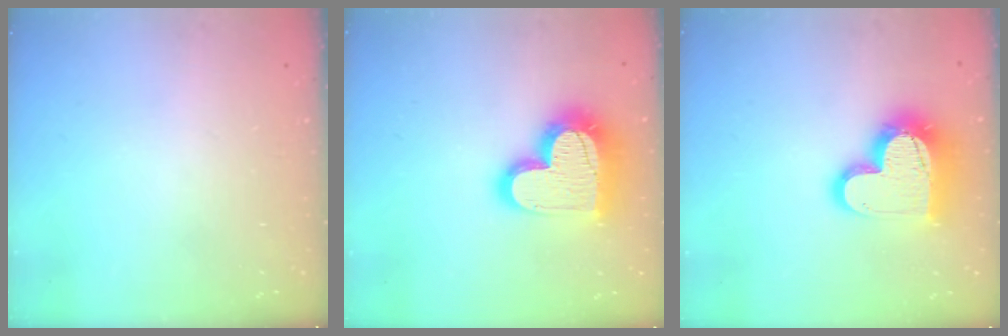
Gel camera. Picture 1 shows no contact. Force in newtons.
{"total": 21.1, "press": 21.1, "slide": 1.5}
{"total": 17.1, "press": 17.0, "slide": 1.4}